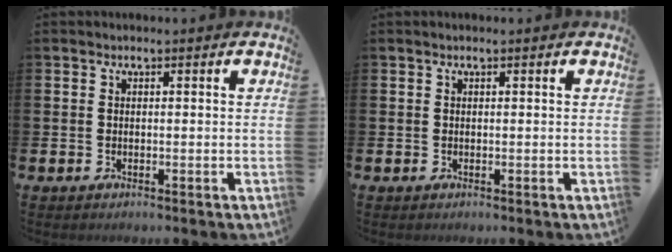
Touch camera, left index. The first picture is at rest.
{"total": 0.0}